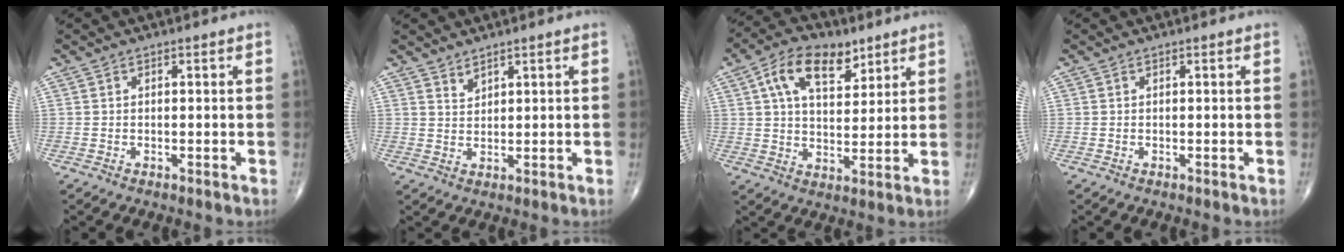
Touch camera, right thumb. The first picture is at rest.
{"total": 2.0, "force": [1.8, 0.6, 0.6], "torque": [-0.002, -0.016, 0.034]}
{"total": 12.5, "force": [6.1, 6.9, 8.4], "torque": [-0.120, -0.013, 0.105]}
{"total": 0.0}